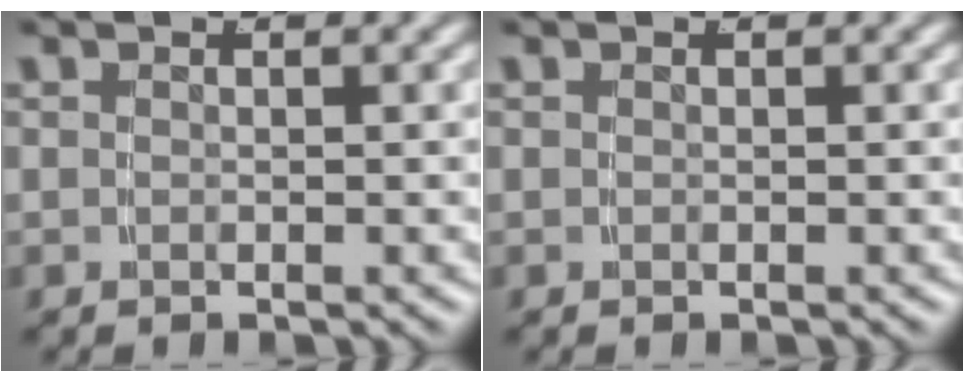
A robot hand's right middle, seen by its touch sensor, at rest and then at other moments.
{"total": 0.0}